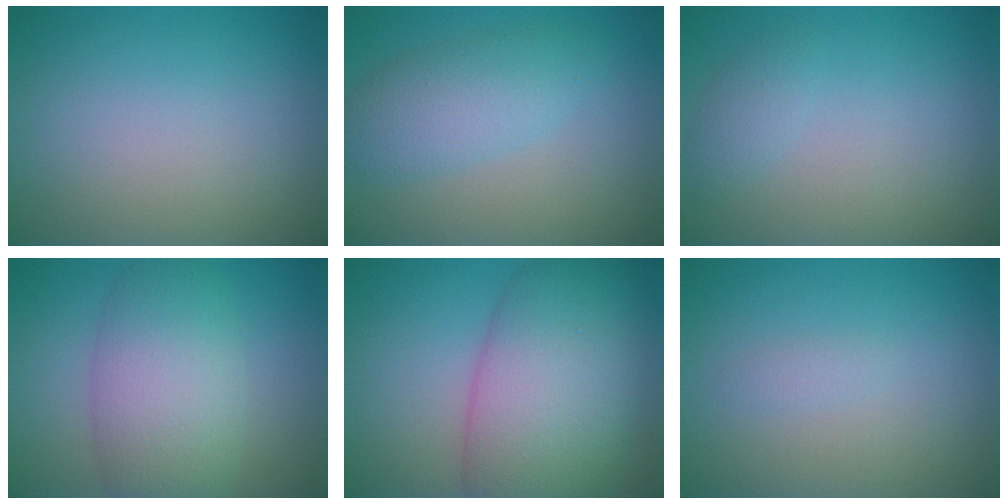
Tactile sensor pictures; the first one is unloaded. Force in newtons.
{"total": 3.9, "press": 3.9, "slide": 0.1}
{"total": 1.2, "press": 1.2, "slide": 0.1}
{"total": 7.1, "press": 7.1, "slide": 0.1}
{"total": 11.1, "press": 11.1, "slide": 0.5}
{"total": 0.6, "press": 0.6, "slide": 0.0}